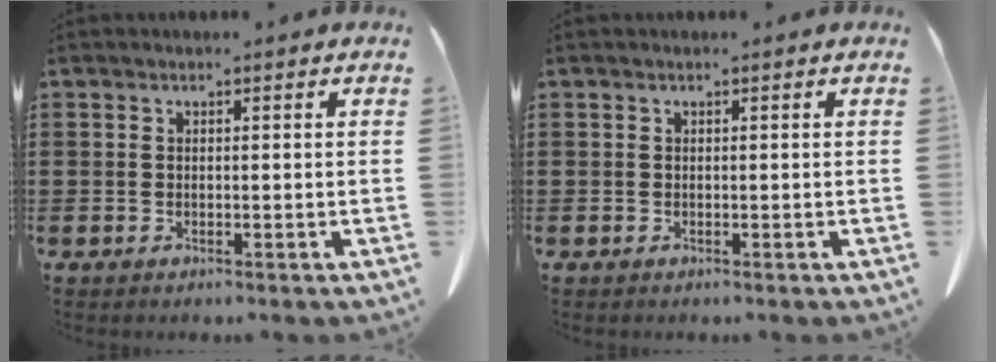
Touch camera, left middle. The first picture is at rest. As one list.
[{"total": 0.0}]